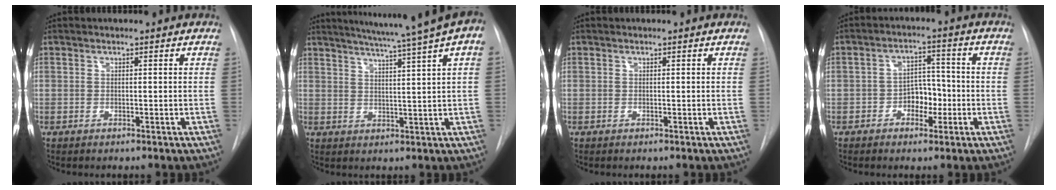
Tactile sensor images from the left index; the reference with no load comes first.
{"total": 13.7, "force": [10.2, -1.0, 9.1], "torque": [-0.139, 0.001, 0.125]}
{"total": 0.0}
{"total": 5.1, "force": [-1.7, 3.3, 3.5], "torque": [-0.049, 0.015, -0.029]}